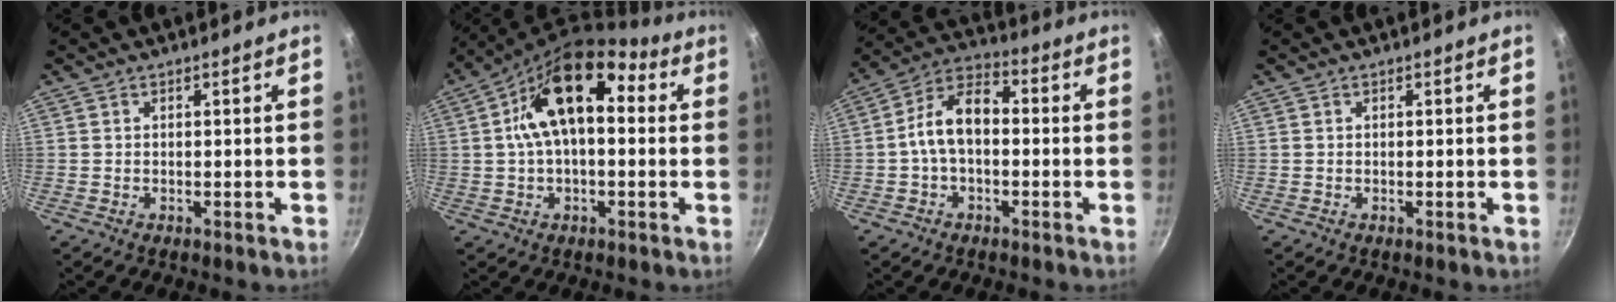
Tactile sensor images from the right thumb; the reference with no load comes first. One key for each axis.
{"total": 14.0, "fx": 2.5, "fy": 7.8, "fz": 11.4, "tx": -0.173, "ty": 0.034, "tz": 0.021}
{"total": 10.0, "fx": -0.7, "fy": 6.1, "fz": 7.9, "tx": -0.125, "ty": 0.042, "tz": -0.028}
{"total": 0.0}